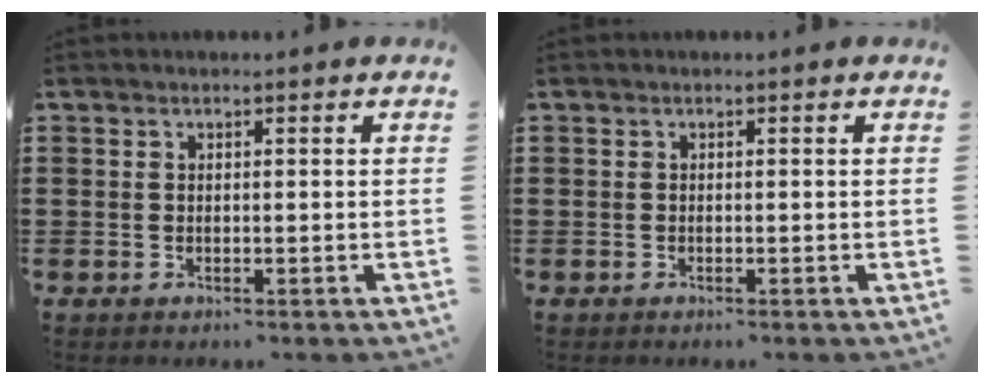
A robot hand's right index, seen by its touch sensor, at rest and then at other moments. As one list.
[{"total": 0.0}]